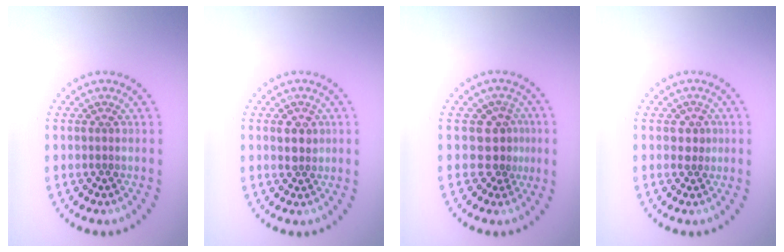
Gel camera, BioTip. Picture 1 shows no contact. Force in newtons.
{"total": 1.7, "press": 1.7, "slide": 0.3}
{"total": 2.4, "press": 2.0, "slide": 1.4}
{"total": 1.2, "press": 1.2, "slide": 0.4}